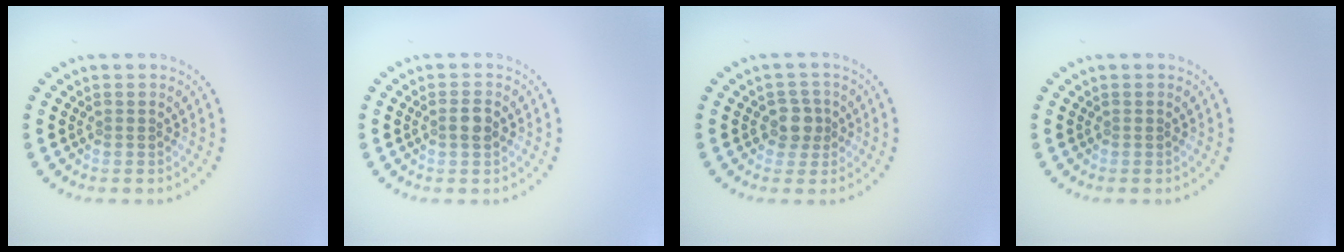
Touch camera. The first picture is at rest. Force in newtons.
{"total": 1.5, "press": 1.4, "slide": 0.5}
{"total": 1.9, "press": 1.8, "slide": 0.9}
{"total": 0.0}